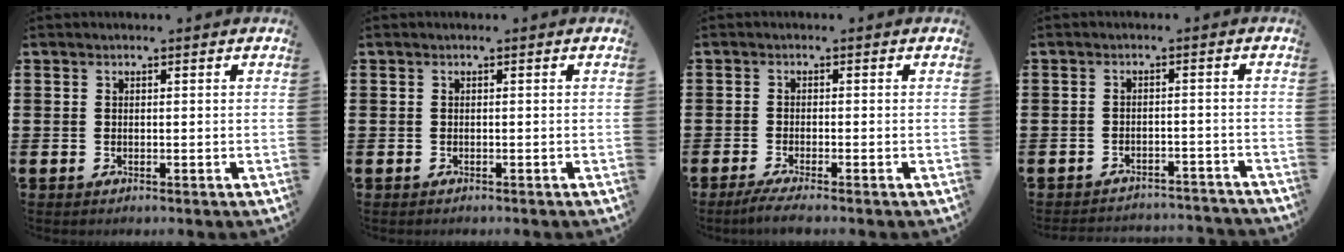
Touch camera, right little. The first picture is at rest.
{"total": 0.0}
{"total": 1.6, "force": [-0.9, 0.0, 1.3], "torque": [-0.019, -0.001, -0.016]}
{"total": 1.9, "force": [-1.9, 0.0, 0.0], "torque": [-0.006, 0.003, -0.043]}